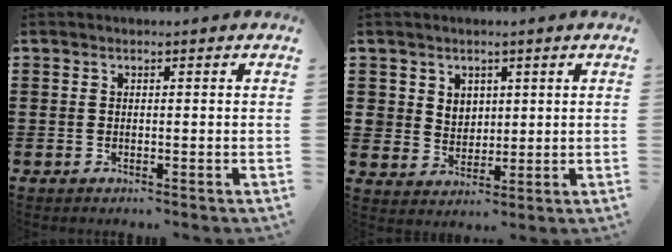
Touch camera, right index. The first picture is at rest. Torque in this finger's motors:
{"motor_torque": [-0.06, 0.15, 0.02, 0.01]}